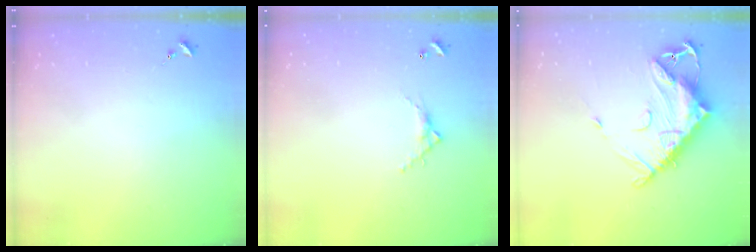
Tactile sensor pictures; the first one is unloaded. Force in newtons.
{"total": 5.2, "press": 5.2, "slide": 0.2}
{"total": 14.5, "press": 14.4, "slide": 1.4}